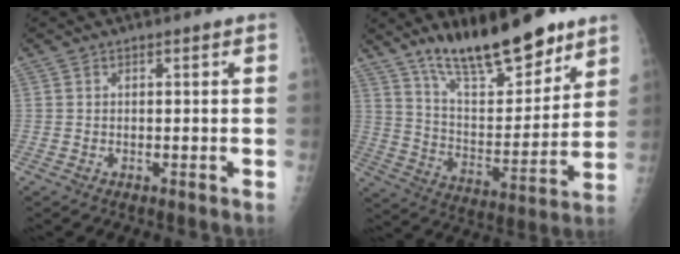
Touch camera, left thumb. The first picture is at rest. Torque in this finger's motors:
{"motor_torque": [0.75, 0.58, 1.46, -1.32, 0.26]}